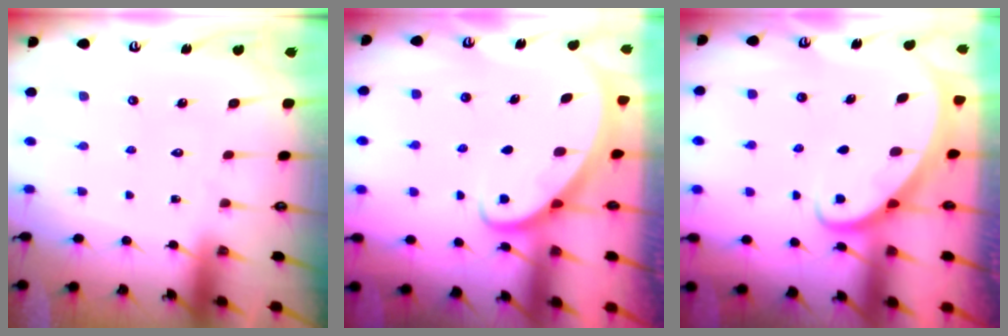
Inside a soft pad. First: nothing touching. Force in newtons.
{"total": 2.7, "press": 2.7, "slide": 0.3}
{"total": 2.5, "press": 2.5, "slide": 0.3}